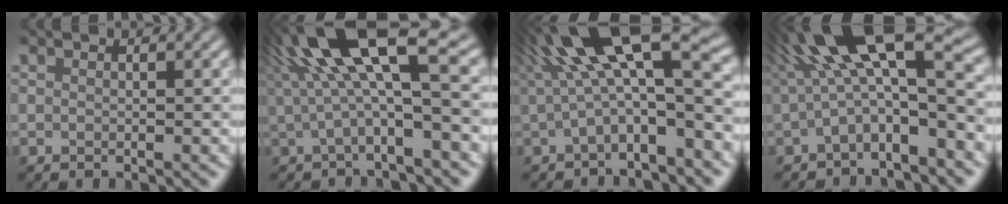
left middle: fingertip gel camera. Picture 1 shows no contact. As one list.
[{"total": 10.7, "force": [3.3, 2.9, 9.7], "torque": [-0.169, 0.018, 0.054]}, {"total": 11.6, "force": [2.4, 3.5, 10.8], "torque": [-0.175, 0.019, 0.034]}, {"total": 10.5, "force": [0.1, 3.1, 10.1], "torque": [-0.170, 0.029, -0.016]}]